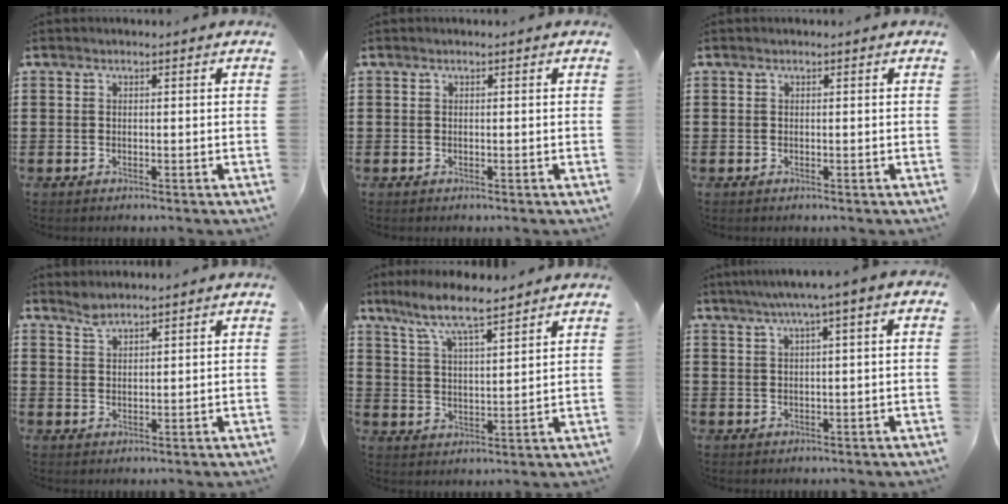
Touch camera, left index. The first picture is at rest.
{"total": 0.0}
{"total": 0.0}
{"total": 2.0, "force": [1.9, 0.4, 0.6], "torque": [-0.017, -0.001, 0.036]}
{"total": 7.6, "force": [6.4, 0.7, 3.9], "torque": [-0.102, -0.034, 0.109]}
{"total": 3.2, "force": [0.8, -0.2, 3.1], "torque": [-0.060, -0.003, 0.010]}